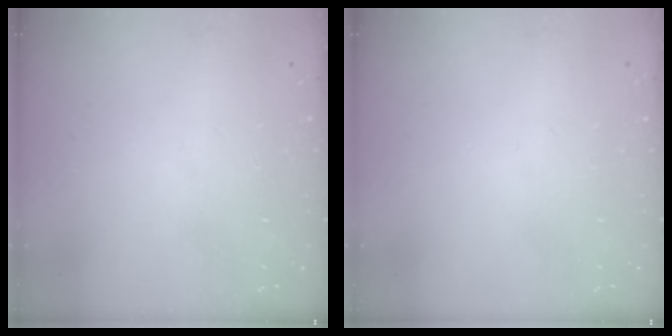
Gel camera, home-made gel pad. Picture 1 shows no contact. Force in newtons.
{"total": 0.0}